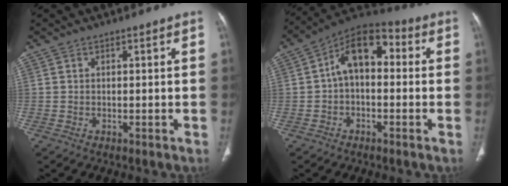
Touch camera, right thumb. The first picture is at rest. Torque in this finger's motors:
{"motor_torque": [1.11, 2.72, 1.32, -0.07, 0.09]}